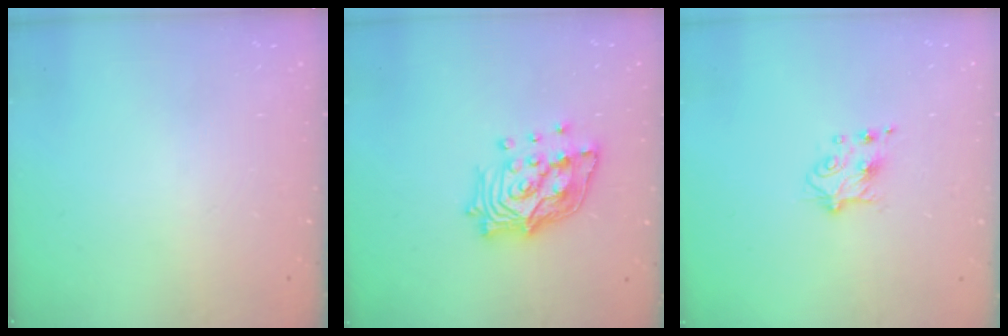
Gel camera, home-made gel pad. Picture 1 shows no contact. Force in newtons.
{"total": 14.8, "press": 14.7, "slide": 1.6}
{"total": 5.5, "press": 5.4, "slide": 1.0}